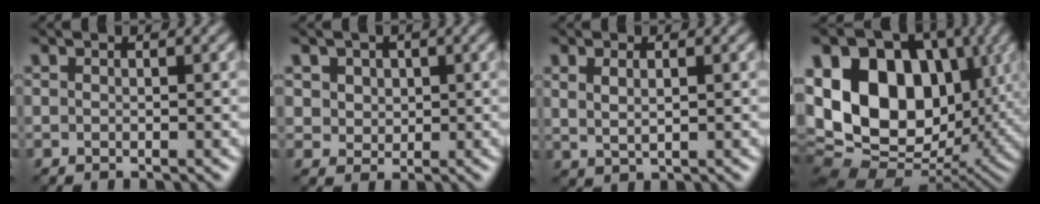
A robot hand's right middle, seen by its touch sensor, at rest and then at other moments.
{"total": 3.3, "force": [1.6, 2.6, 1.4], "torque": [-0.036, 0.007, 0.031]}
{"total": 1.8, "force": [0.7, 0.7, 1.4], "torque": [-0.030, -0.003, 0.019]}
{"total": 17.0, "force": [2.4, 12.4, 11.4], "torque": [-0.214, 0.021, 0.035]}